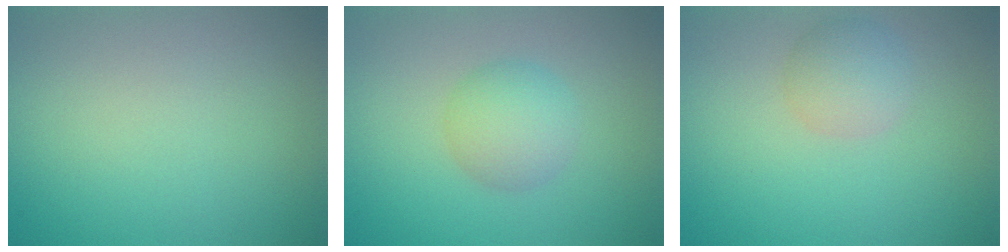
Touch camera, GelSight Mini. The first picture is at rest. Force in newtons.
{"total": 2.9, "press": 2.9, "slide": 0.1}
{"total": 2.5, "press": 2.5, "slide": 0.1}